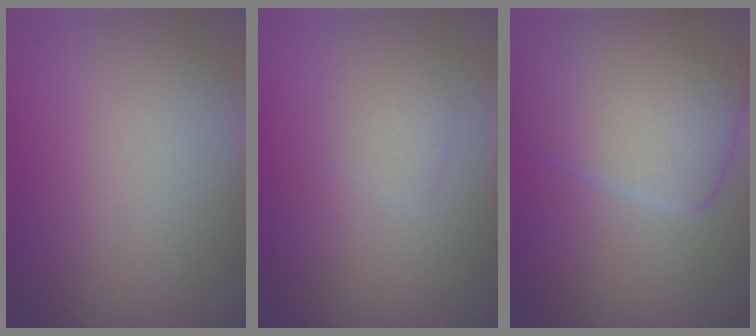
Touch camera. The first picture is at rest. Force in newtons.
{"total": 1.0, "press": 1.0, "slide": 0.1}
{"total": 7.1, "press": 7.1, "slide": 0.2}